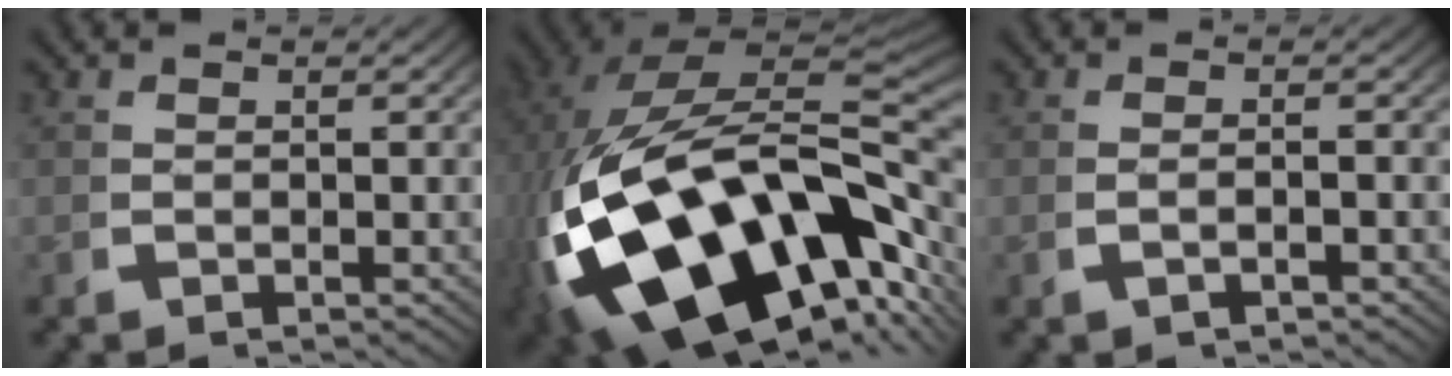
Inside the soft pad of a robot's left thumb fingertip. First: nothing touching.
{"total": 27.4, "force": [-5.6, 16.3, 21.3], "torque": [-0.414, -0.081, -0.046]}
{"total": 1.3, "force": [-0.7, 0.3, 1.1], "torque": [-0.027, -0.001, -0.009]}